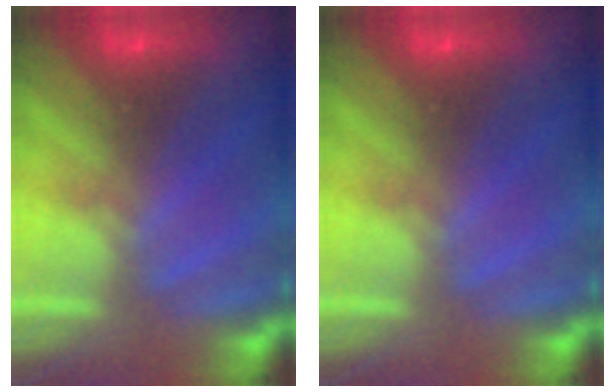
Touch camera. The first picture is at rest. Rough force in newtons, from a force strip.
{"total": 0.0}